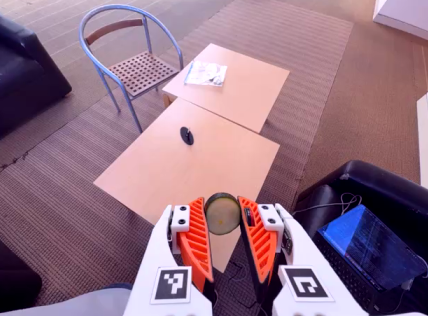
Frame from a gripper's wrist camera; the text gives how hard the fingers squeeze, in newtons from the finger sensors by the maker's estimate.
{"total": 11.3, "left": 11.7, "right": 11.0}